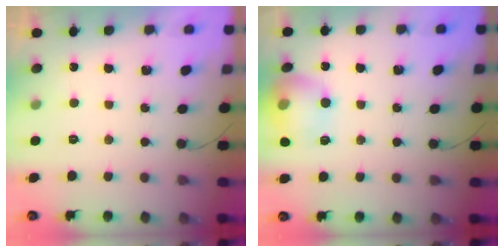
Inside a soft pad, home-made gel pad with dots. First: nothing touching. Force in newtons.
{"total": 13.7, "press": 13.7, "slide": 1.2}